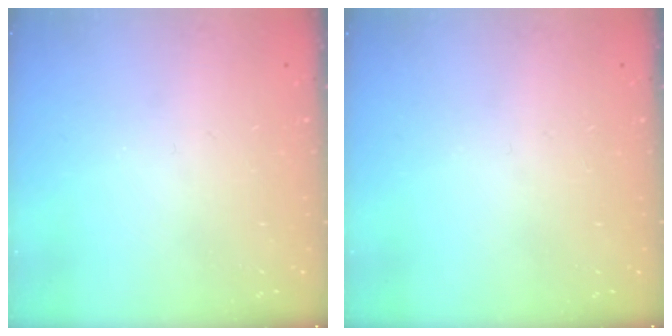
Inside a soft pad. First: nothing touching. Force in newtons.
{"total": 0.0}